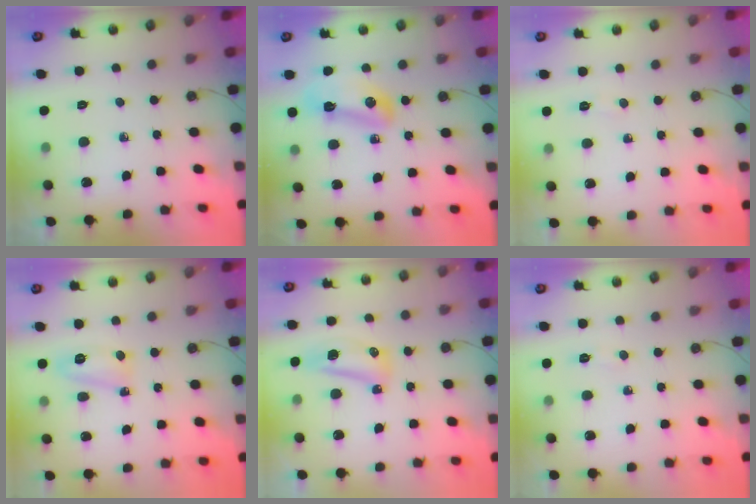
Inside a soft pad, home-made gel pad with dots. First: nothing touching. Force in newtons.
{"total": 8.2, "press": 8.1, "slide": 0.9}
{"total": 3.9, "press": 3.9, "slide": 0.5}
{"total": 7.8, "press": 7.7, "slide": 0.6}
{"total": 8.4, "press": 8.4, "slide": 0.9}
{"total": 3.9, "press": 3.9, "slide": 0.5}